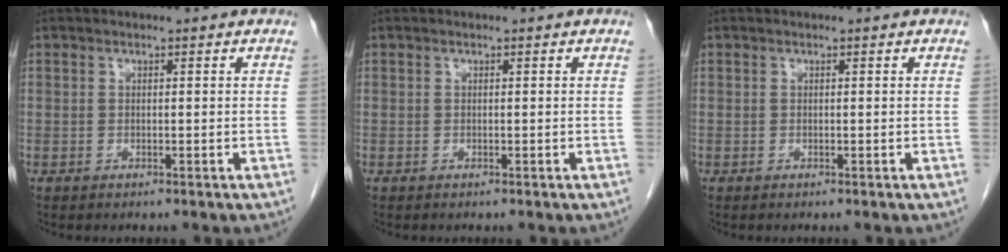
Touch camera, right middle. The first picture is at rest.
{"total": 0.0}
{"total": 0.0}